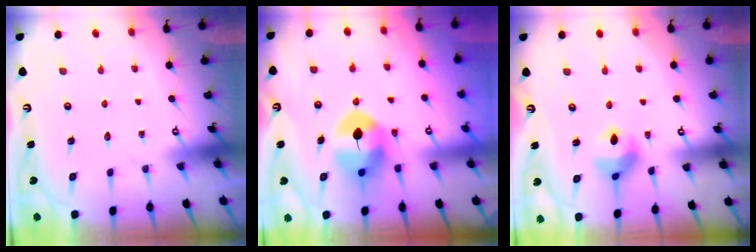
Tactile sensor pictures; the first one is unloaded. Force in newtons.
{"total": 8.3, "press": 8.2, "slide": 0.8}
{"total": 10.2, "press": 10.0, "slide": 2.0}